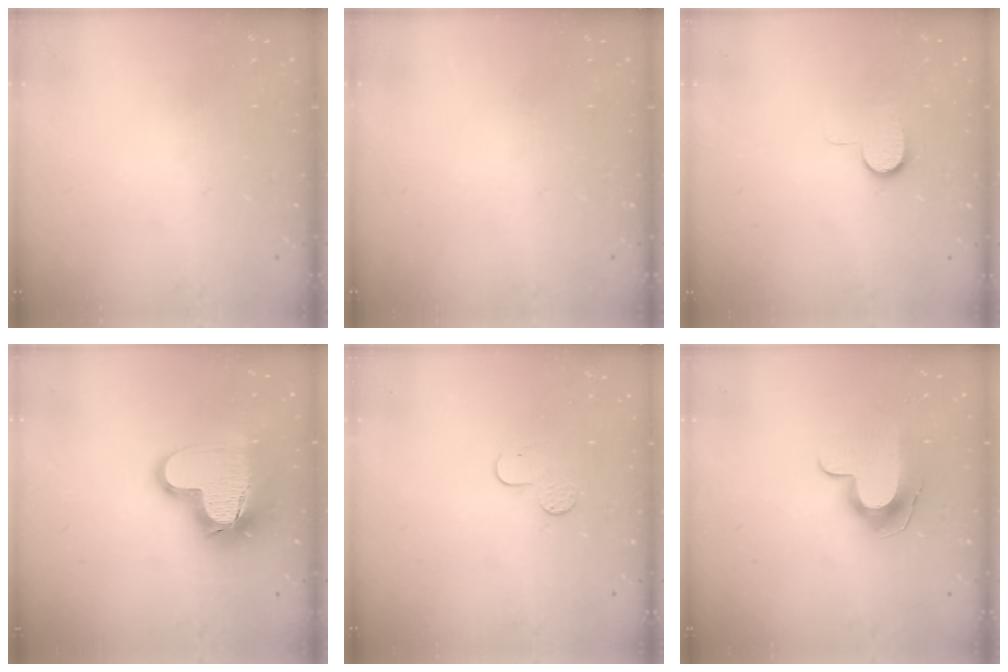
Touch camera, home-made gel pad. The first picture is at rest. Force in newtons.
{"total": 0.0}
{"total": 8.0, "press": 7.9, "slide": 0.7}
{"total": 17.2, "press": 17.2, "slide": 1.4}
{"total": 4.4, "press": 4.4, "slide": 0.4}
{"total": 10.3, "press": 10.3, "slide": 0.7}